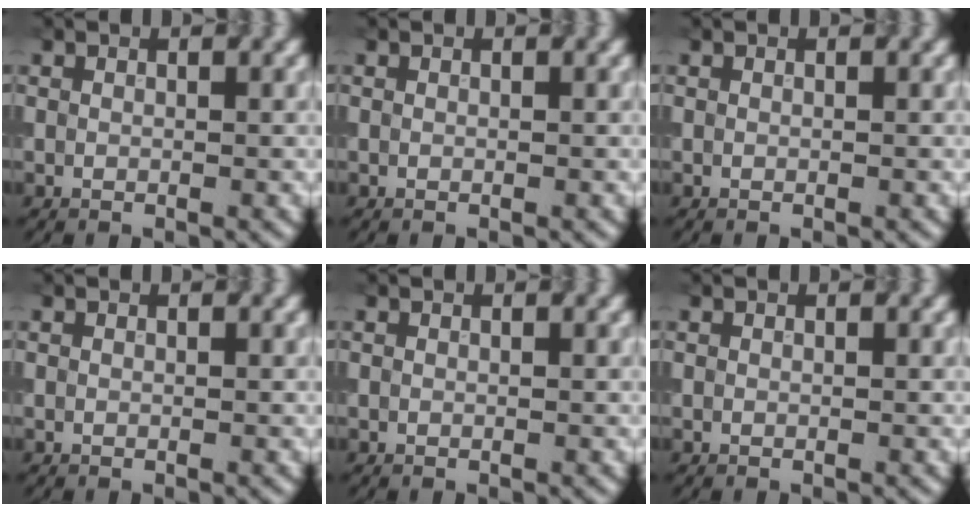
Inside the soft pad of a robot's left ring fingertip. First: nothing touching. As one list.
[{"total": 0.0}, {"total": 0.0}, {"total": 0.0}, {"total": 0.0}, {"total": 0.0}]